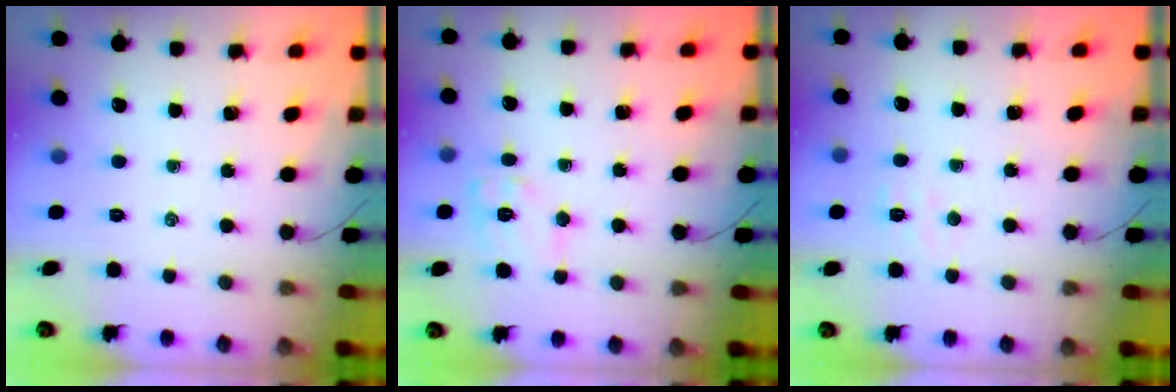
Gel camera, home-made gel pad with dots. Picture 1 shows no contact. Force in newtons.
{"total": 9.5, "press": 9.5, "slide": 0.3}
{"total": 4.1, "press": 4.0, "slide": 0.9}